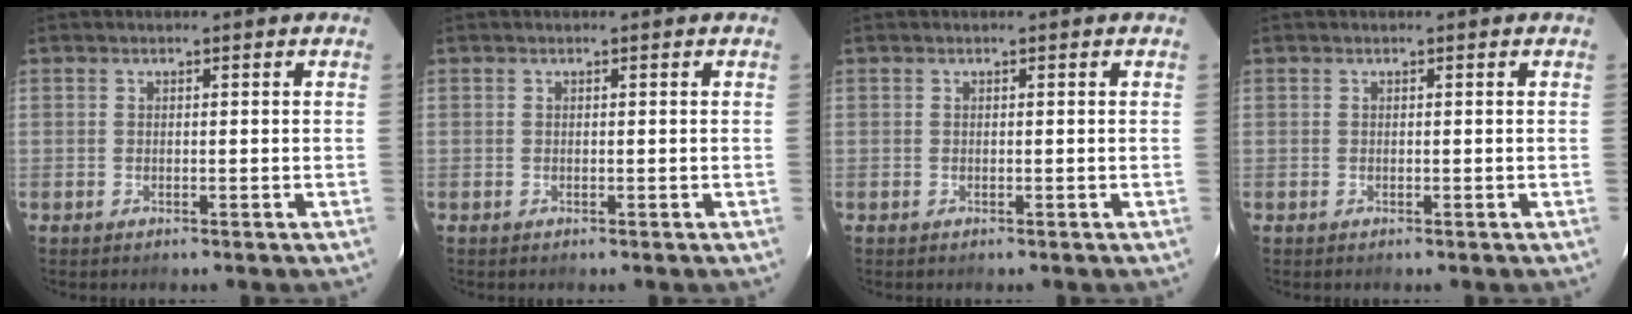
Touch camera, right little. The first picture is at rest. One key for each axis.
{"total": 0.0}
{"total": 0.0}
{"total": 0.0}